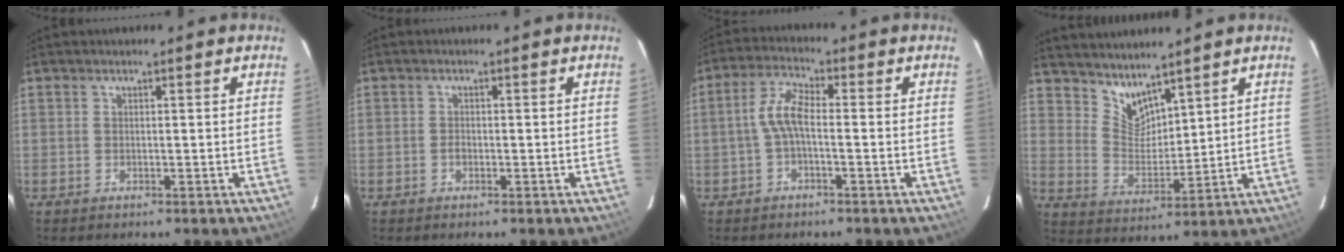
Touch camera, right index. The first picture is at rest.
{"total": 1.0, "force": [-0.4, 0.7, 0.6], "torque": [-0.011, 0.002, -0.008]}
{"total": 5.1, "force": [-1.1, 1.6, 4.8], "torque": [-0.106, 0.016, -0.024]}
{"total": 6.8, "force": [6.0, 2.4, 2.1], "torque": [-0.032, -0.005, 0.123]}